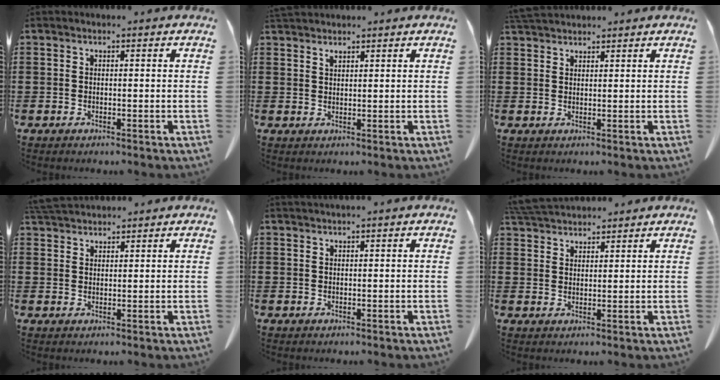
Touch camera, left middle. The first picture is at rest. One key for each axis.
{"total": 1.4, "fx": 1.3, "fy": 0.3, "fz": 0.4, "tx": -0.010, "ty": 0.000, "tz": 0.025}
{"total": 2.8, "fx": 2.6, "fy": 0.6, "fz": 0.7, "tx": -0.021, "ty": 0.000, "tz": 0.052}
{"total": 3.7, "fx": 3.6, "fy": 0.6, "fz": 0.9, "tx": -0.029, "ty": -0.003, "tz": 0.069}
{"total": 0.9, "fx": 0.8, "fy": -0.1, "fz": 0.3, "tx": -0.007, "ty": -0.002, "tz": 0.015}
{"total": 4.7, "fx": 4.6, "fy": 0.7, "fz": 0.9, "tx": -0.030, "ty": -0.009, "tz": 0.088}